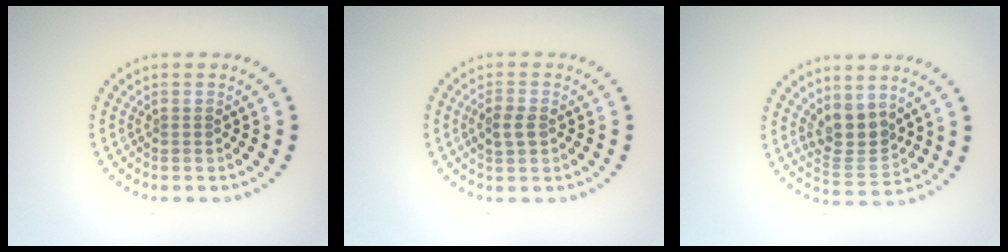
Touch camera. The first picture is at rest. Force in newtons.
{"total": 2.1, "press": 2.1, "slide": 0.2}
{"total": 3.8, "press": 3.2, "slide": 2.0}